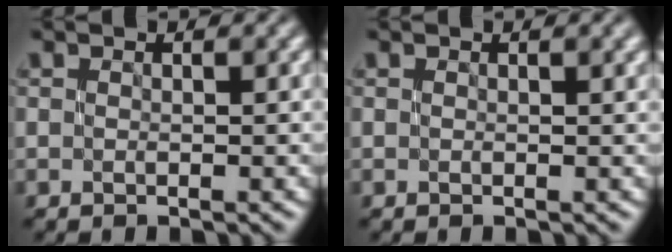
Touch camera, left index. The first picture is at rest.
{"total": 0.6, "force": [0.1, 0.2, 0.6], "torque": [-0.007, 0.001, 0.000]}